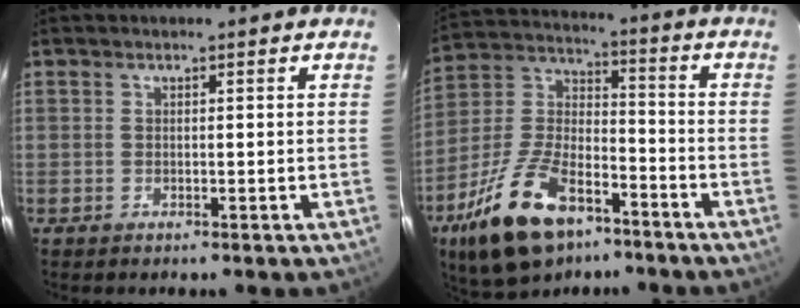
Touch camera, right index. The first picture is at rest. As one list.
[{"total": 19.8, "force": [-11.6, 9.7, 12.9], "torque": [-0.264, 0.002, -0.202]}]